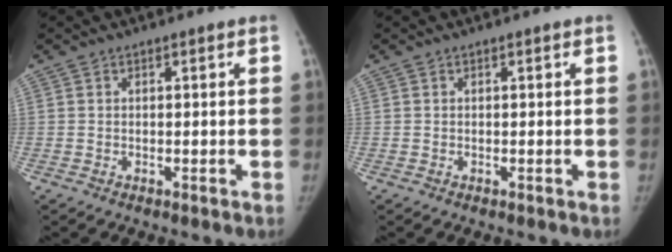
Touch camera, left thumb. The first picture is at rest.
{"total": 0.0}